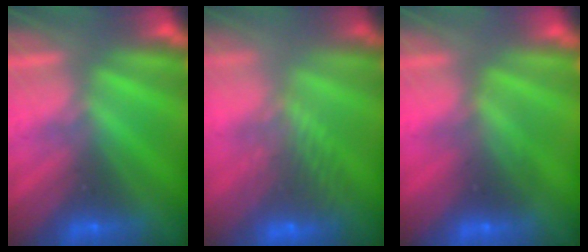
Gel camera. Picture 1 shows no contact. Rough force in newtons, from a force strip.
{"total": 6.8}
{"total": 2.5}